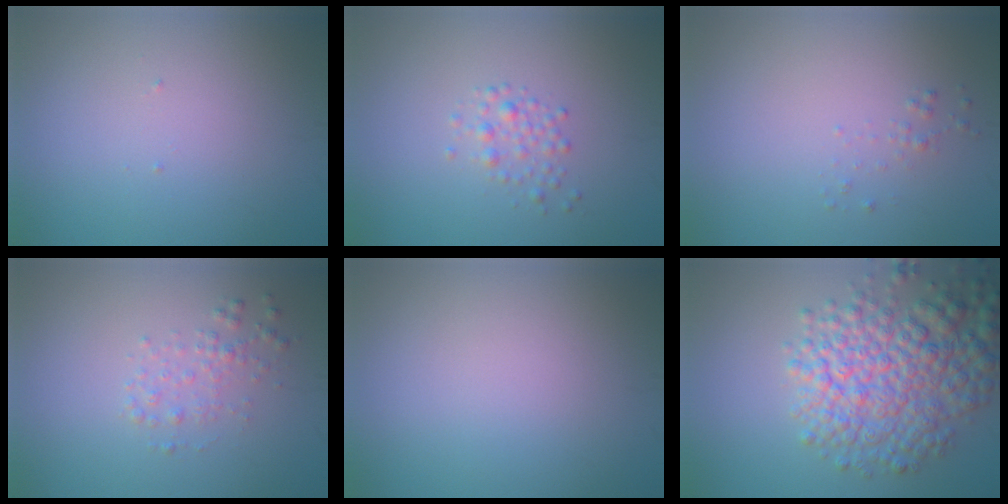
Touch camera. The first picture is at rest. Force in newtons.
{"total": 2.2, "press": 2.2, "slide": 0.1}
{"total": 0.6, "press": 0.6, "slide": 0.1}
{"total": 1.6, "press": 1.6, "slide": 0.0}
{"total": 0.0}
{"total": 8.3, "press": 8.3, "slide": 0.3}